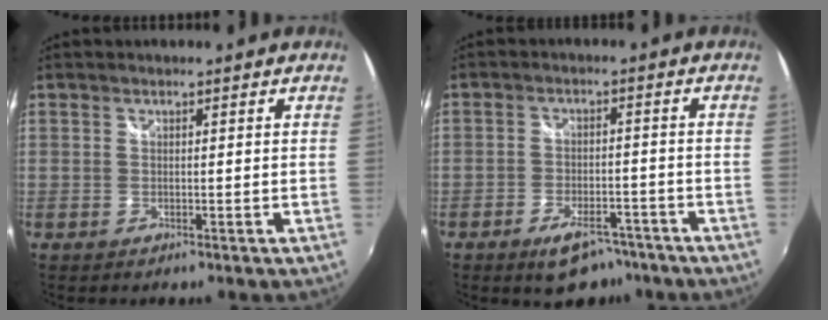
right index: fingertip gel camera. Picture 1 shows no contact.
{"total": 8.6, "force": [-6.2, 4.1, 4.3], "torque": [-0.092, 0.004, -0.088]}